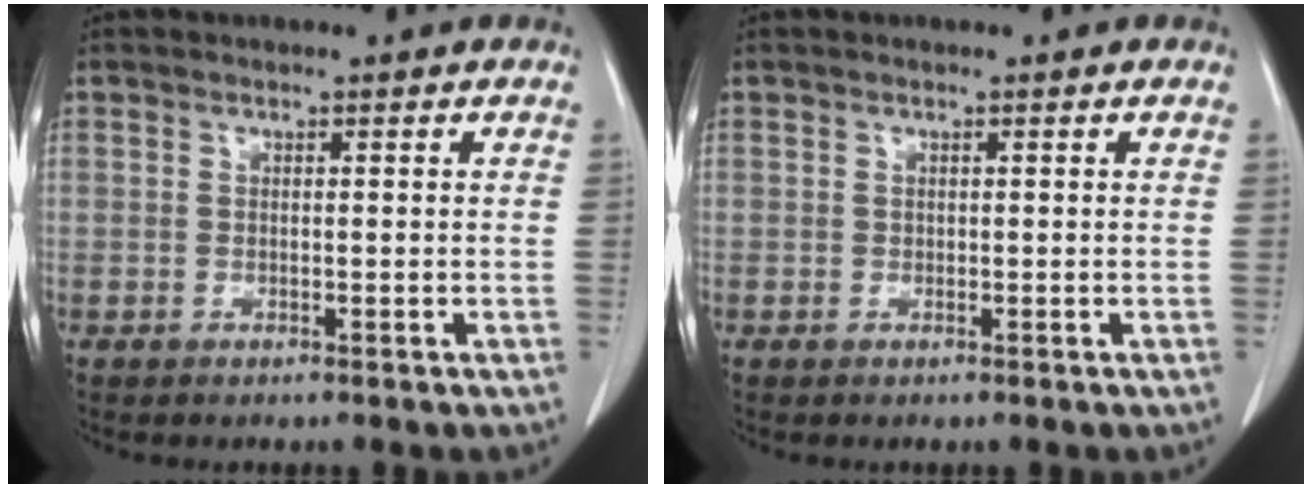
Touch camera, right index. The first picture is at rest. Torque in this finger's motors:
{"motor_torque": [0.03, -0.02, 0.00, 0.00]}